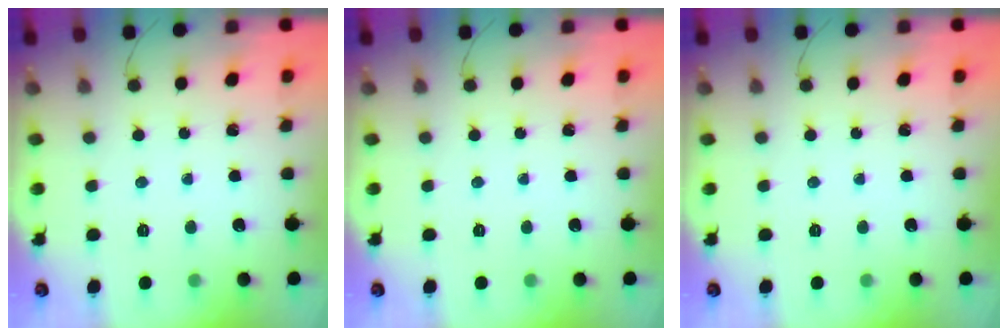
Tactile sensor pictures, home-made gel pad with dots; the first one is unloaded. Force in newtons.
{"total": 0.0}
{"total": 0.0}